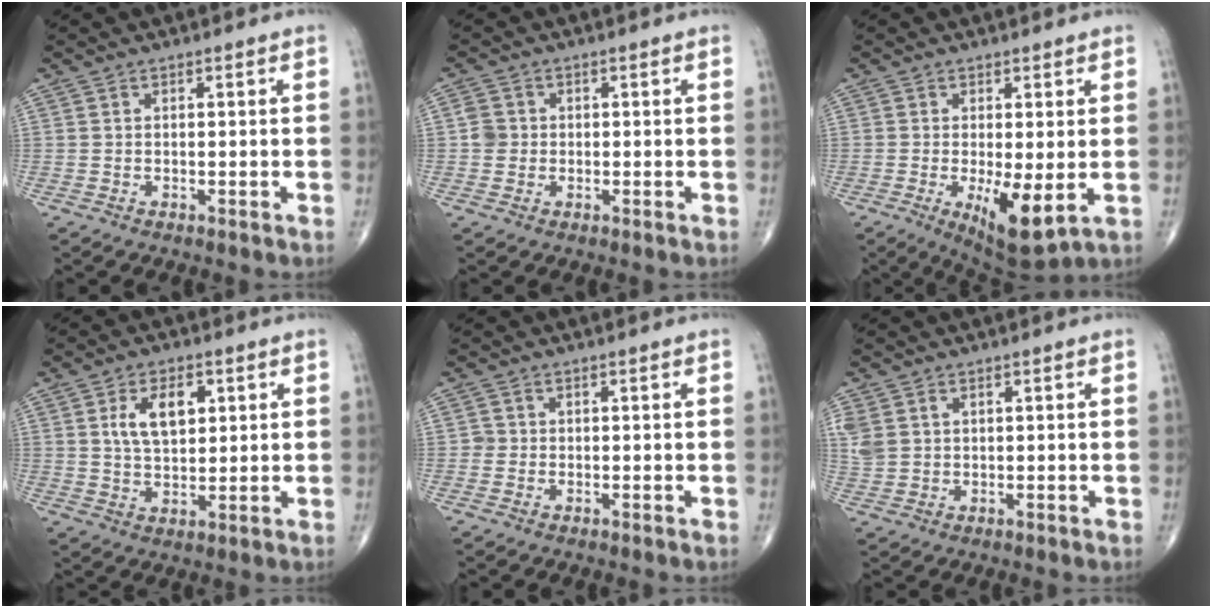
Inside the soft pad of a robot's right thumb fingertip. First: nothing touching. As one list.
[{"total": 2.8, "force": [0.0, 2.6, 0.9], "torque": [0.000, 0.005, -0.003]}, {"total": 8.8, "force": [-1.8, 2.9, 8.1], "torque": [-0.128, -0.025, -0.021]}, {"total": 8.2, "force": [2.5, 4.6, 6.4], "torque": [-0.097, -0.008, 0.047]}, {"total": 1.1, "force": [-0.1, 1.1, 0.1], "torque": [0.006, 0.004, -0.003]}, {"total": 6.6, "force": [1.9, 5.1, 3.6], "torque": [-0.101, 0.005, 0.050]}]